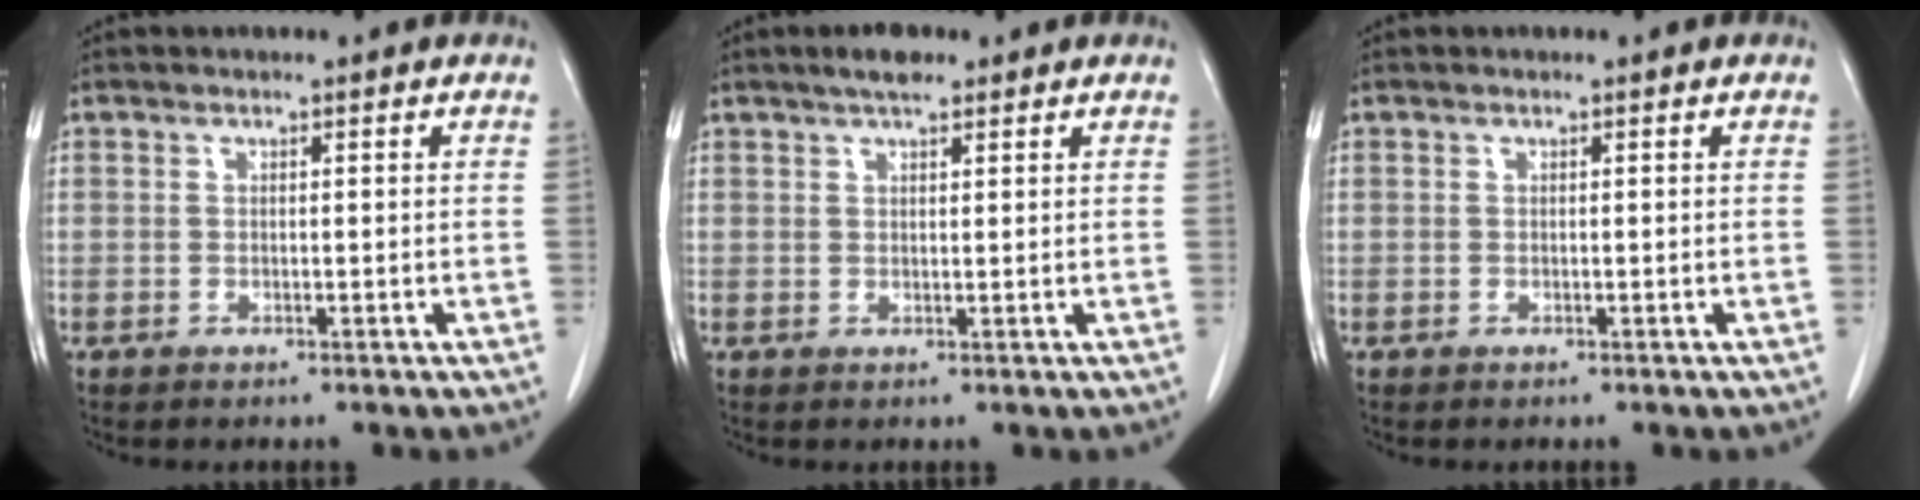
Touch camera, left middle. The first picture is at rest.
{"total": 3.1, "force": [2.3, 0.9, 1.9], "torque": [-0.036, 0.008, 0.037]}
{"total": 0.0}